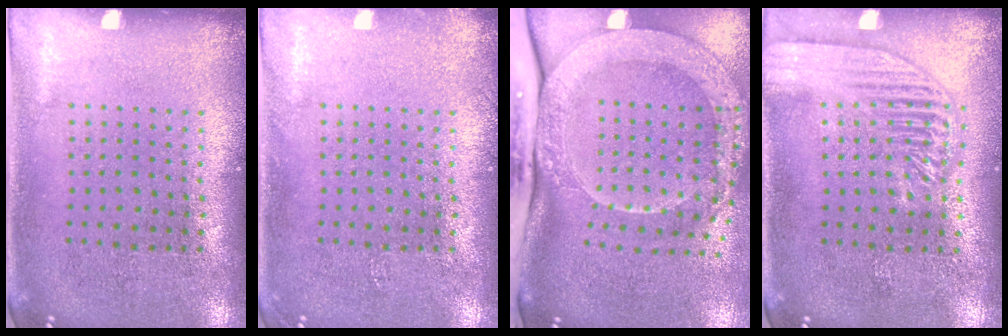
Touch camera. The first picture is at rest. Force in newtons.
{"total": 0.7, "press": 0.7, "slide": 0.1}
{"total": 3.3, "press": 2.3, "slide": 2.3}
{"total": 1.9, "press": 1.8, "slide": 0.2}